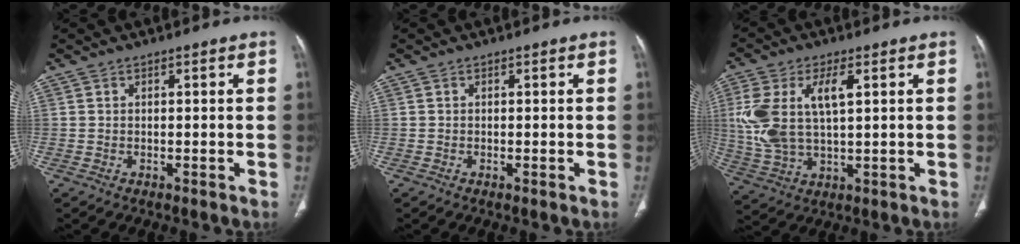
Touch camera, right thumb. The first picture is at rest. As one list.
[{"total": 0.0}, {"total": 13.3, "force": [2.9, 6.4, 11.3], "torque": [-0.255, 0.002, 0.067]}]